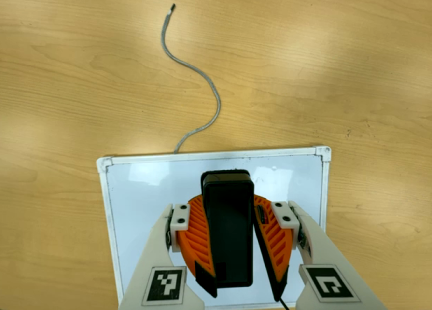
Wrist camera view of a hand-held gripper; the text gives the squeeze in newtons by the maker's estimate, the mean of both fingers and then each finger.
{"total": 12.6, "left": 11.6, "right": 13.6}